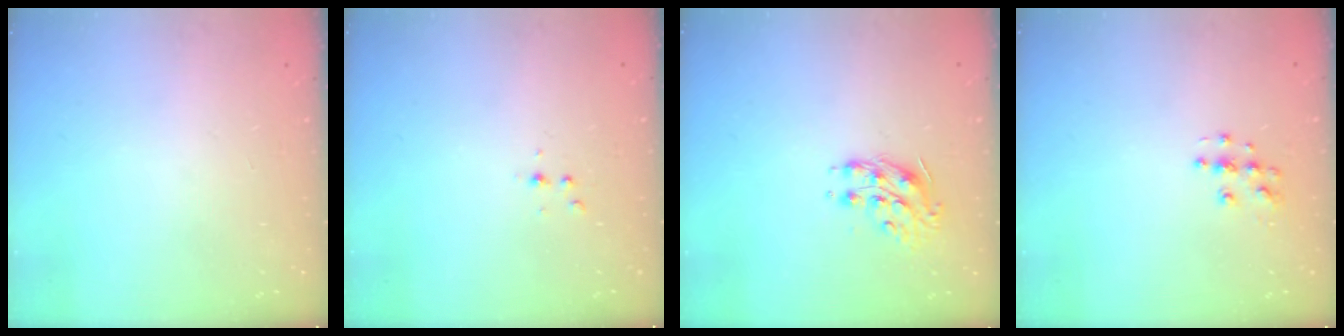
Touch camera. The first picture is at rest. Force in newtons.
{"total": 3.1, "press": 2.7, "slide": 1.6}
{"total": 9.3, "press": 9.3, "slide": 0.2}
{"total": 5.9, "press": 5.9, "slide": 0.1}